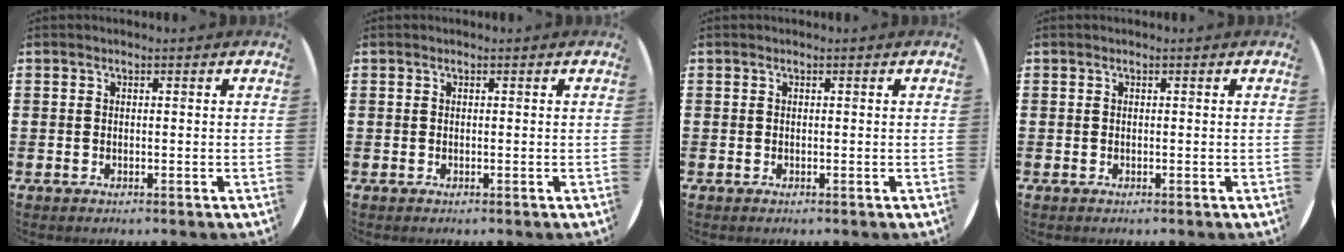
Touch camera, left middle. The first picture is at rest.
{"total": 0.0}
{"total": 0.0}
{"total": 0.0}